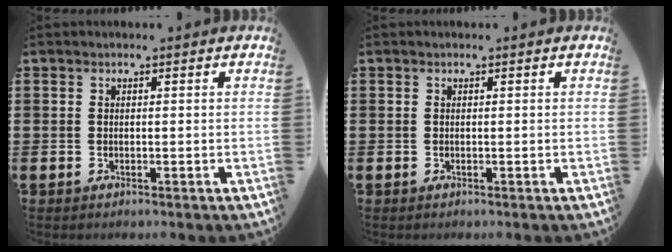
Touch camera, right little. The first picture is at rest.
{"total": 0.0}